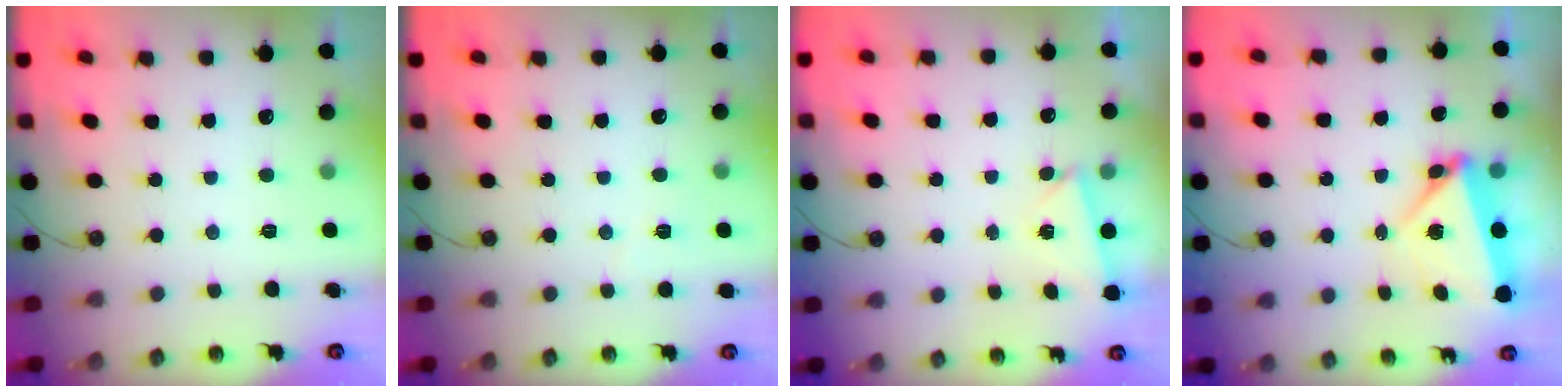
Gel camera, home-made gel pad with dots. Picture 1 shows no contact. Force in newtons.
{"total": 2.9, "press": 2.8, "slide": 0.7}
{"total": 2.2, "press": 2.2, "slide": 0.2}
{"total": 5.6, "press": 5.0, "slide": 2.5}